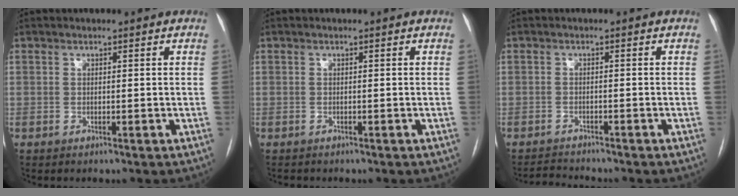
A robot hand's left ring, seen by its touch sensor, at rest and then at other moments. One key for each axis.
{"total": 1.2, "fx": -1.0, "fy": 0.4, "fz": 0.3, "tx": -0.007, "ty": -0.003, "tz": -0.011}
{"total": 2.6, "fx": -2.6, "fy": -0.3, "fz": -0.1, "tx": -0.001, "ty": -0.015, "tz": -0.044}